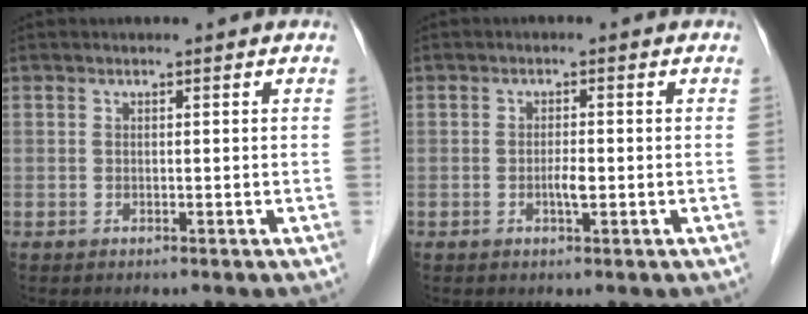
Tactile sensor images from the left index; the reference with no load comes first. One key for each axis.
{"total": 1.8, "fx": -0.5, "fy": 0.3, "fz": 1.7, "tx": -0.033, "ty": 0.001, "tz": -0.009}